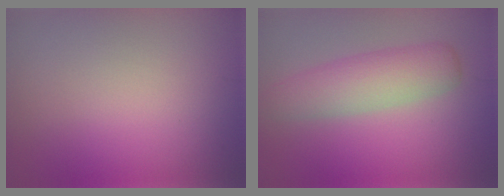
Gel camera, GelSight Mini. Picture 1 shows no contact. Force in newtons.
{"total": 4.2, "press": 4.2, "slide": 0.1}